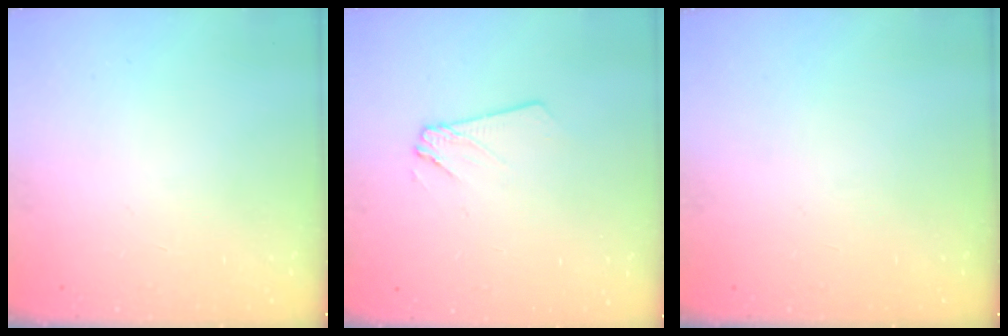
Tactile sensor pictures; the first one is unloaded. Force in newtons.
{"total": 2.4, "press": 2.4, "slide": 0.2}
{"total": 0.0}